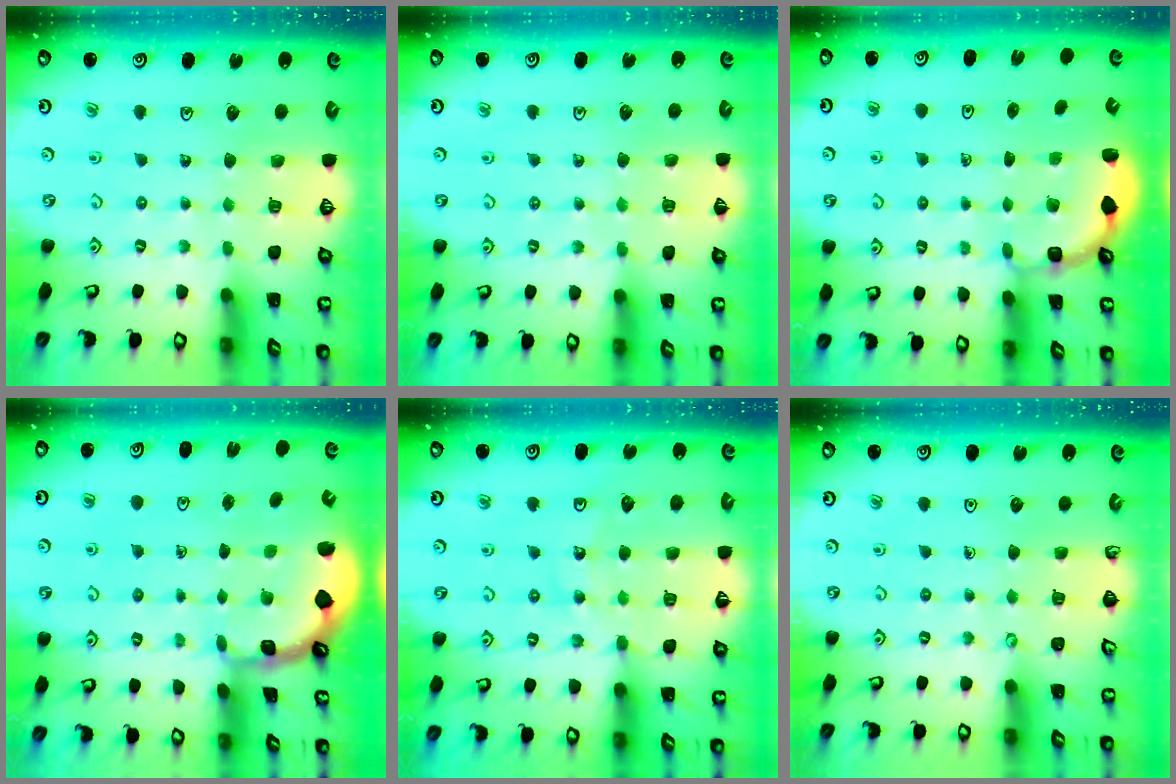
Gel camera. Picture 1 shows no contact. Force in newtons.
{"total": 4.7, "press": 4.6, "slide": 0.7}
{"total": 3.0, "press": 2.3, "slide": 1.8}
{"total": 1.8, "press": 1.8, "slide": 0.3}
{"total": 13.1, "press": 12.6, "slide": 3.7}
{"total": 0.0}